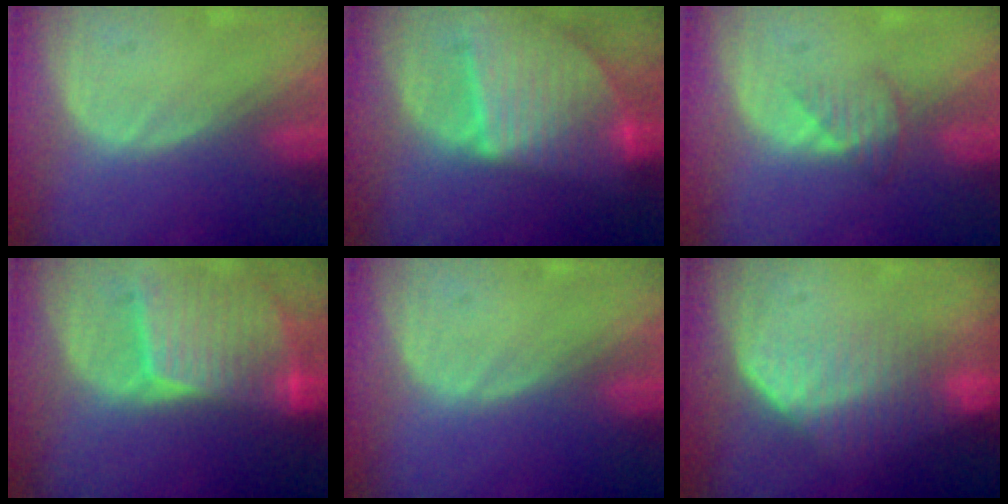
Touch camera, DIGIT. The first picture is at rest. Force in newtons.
{"total": 9.4, "press": 8.1, "slide": 4.7}
{"total": 2.7, "press": 2.6, "slide": 0.7}
{"total": 9.0, "press": 8.0, "slide": 4.1}
{"total": 0.0}
{"total": 7.2, "press": 6.2, "slide": 3.7}